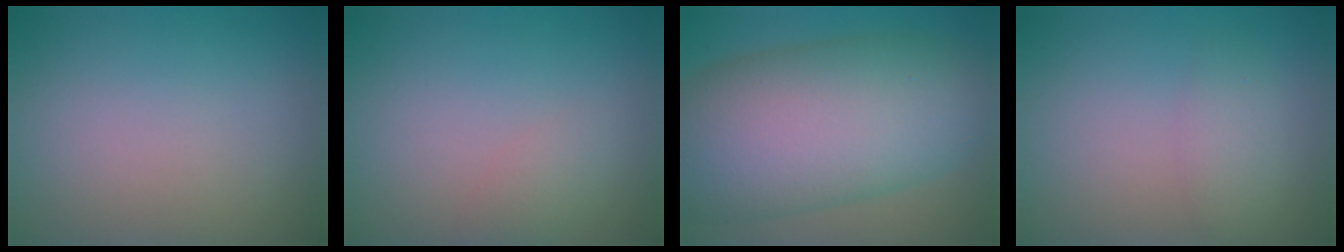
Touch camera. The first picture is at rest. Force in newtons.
{"total": 1.5, "press": 1.5, "slide": 0.1}
{"total": 13.7, "press": 13.7, "slide": 0.5}
{"total": 1.9, "press": 1.9, "slide": 0.1}